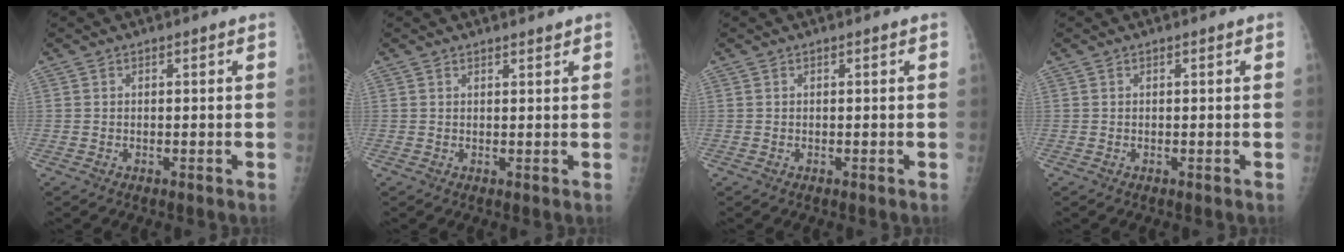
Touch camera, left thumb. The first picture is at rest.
{"total": 1.1, "force": [1.0, 0.2, 0.3], "torque": [-0.002, -0.008, 0.016]}
{"total": 0.0}
{"total": 0.0}